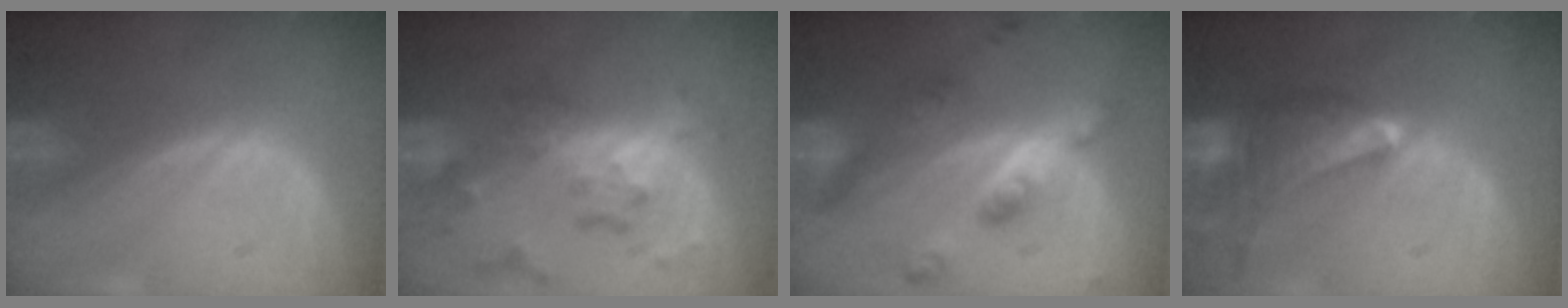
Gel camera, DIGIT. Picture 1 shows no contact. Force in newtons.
{"total": 8.6, "press": 7.6, "slide": 4.1}
{"total": 7.4, "press": 7.4, "slide": 0.5}
{"total": 9.8, "press": 8.7, "slide": 4.5}